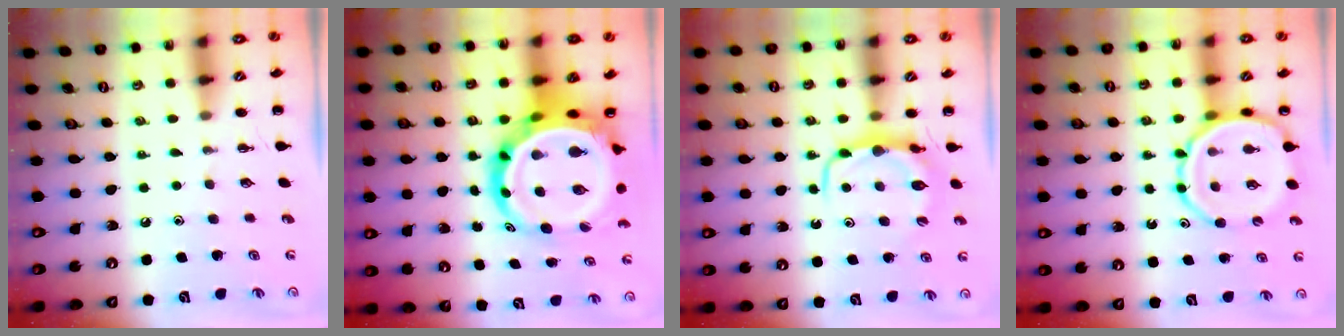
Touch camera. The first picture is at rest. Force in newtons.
{"total": 16.0, "press": 15.5, "slide": 4.1}
{"total": 7.7, "press": 7.6, "slide": 1.2}
{"total": 10.3, "press": 10.0, "slide": 2.7}